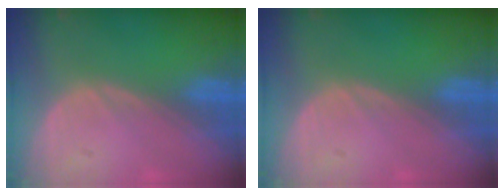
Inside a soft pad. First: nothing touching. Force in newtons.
{"total": 0.0}